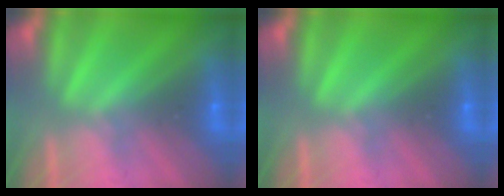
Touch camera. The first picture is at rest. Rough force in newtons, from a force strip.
{"total": 0.0}